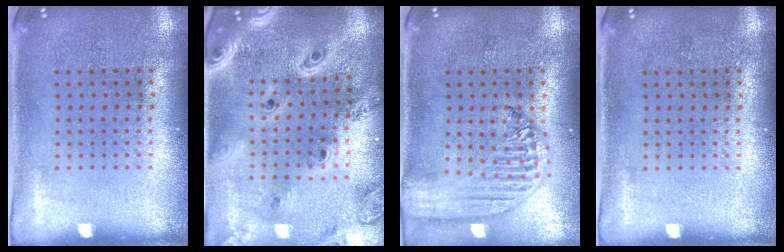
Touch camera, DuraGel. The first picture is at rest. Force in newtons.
{"total": 3.5, "press": 2.7, "slide": 2.1}
{"total": 2.5, "press": 2.1, "slide": 1.4}
{"total": 0.0}